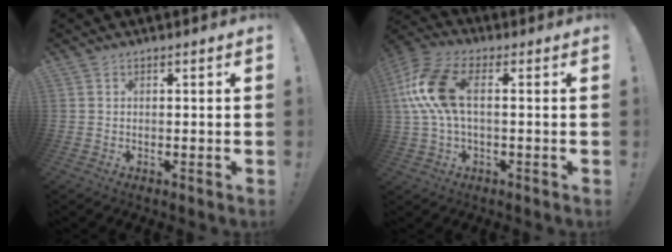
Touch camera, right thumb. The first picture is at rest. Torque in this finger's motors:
{"motor_torque": [0.55, 0.33, 1.07, 0.40, 0.49]}